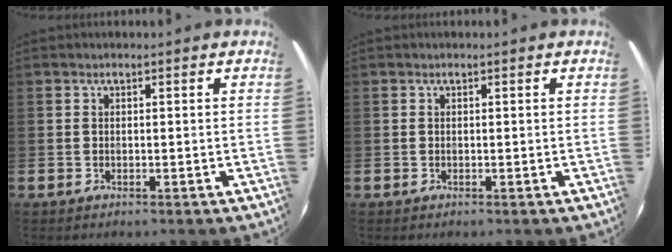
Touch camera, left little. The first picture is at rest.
{"total": 0.0}